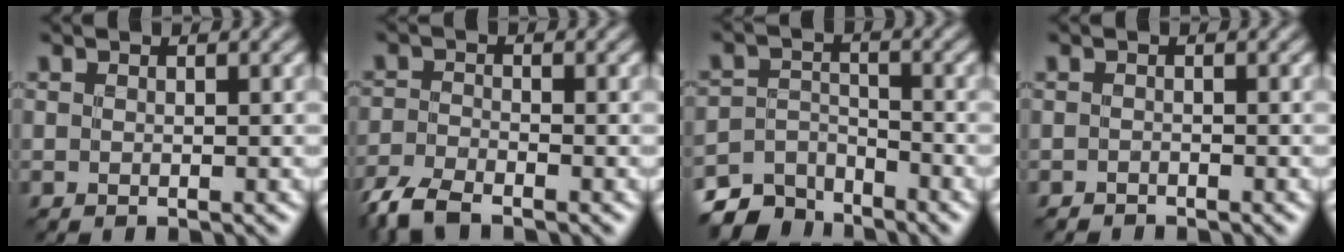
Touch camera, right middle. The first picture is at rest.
{"total": 4.0, "force": [-3.3, 1.1, 2.0], "torque": [-0.042, -0.011, -0.076]}
{"total": 5.3, "force": [-4.7, 2.1, 1.1], "torque": [-0.012, -0.008, -0.089]}
{"total": 0.7, "force": [-0.6, 0.1, 0.0], "torque": [0.002, -0.003, -0.012]}